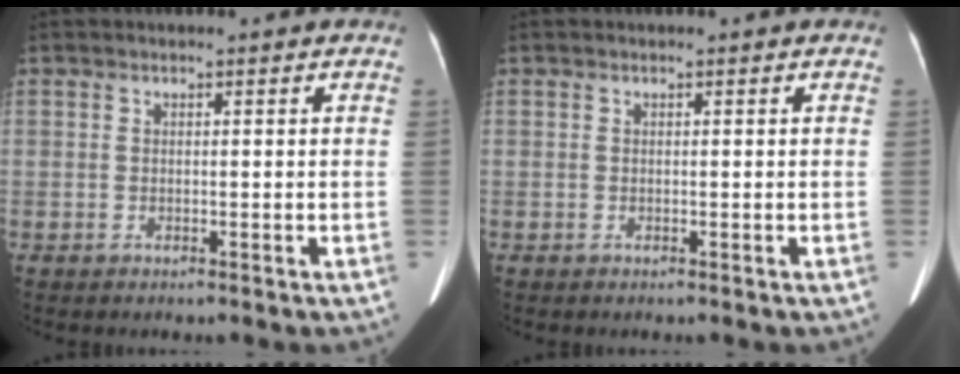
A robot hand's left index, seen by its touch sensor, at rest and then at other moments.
{"total": 0.0}